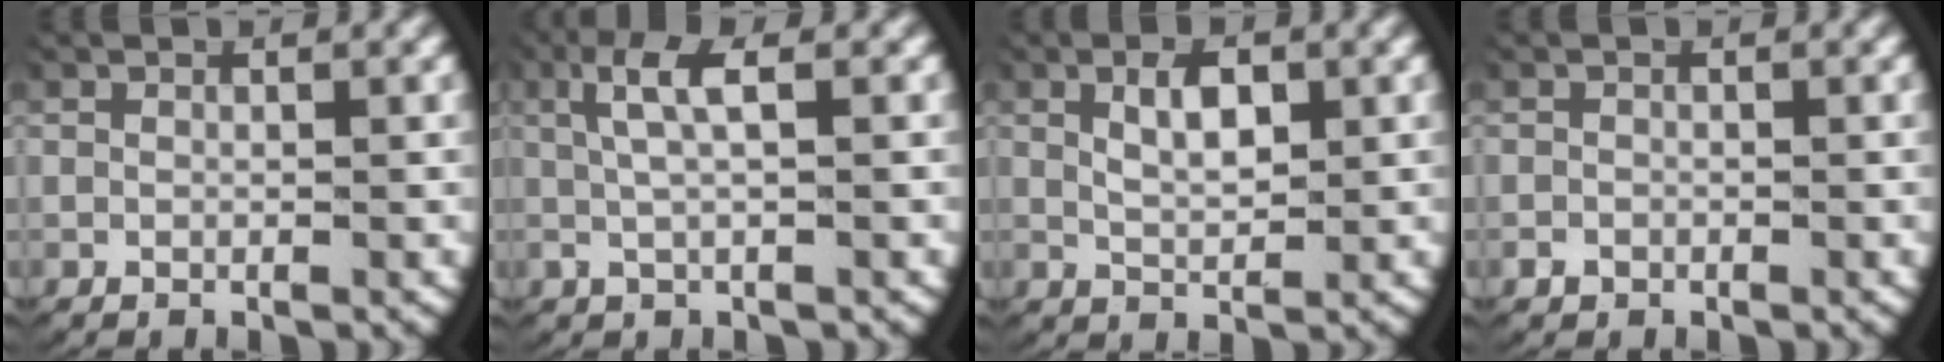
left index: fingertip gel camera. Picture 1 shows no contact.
{"total": 4.1, "force": [1.2, 1.4, 3.7], "torque": [-0.081, 0.010, 0.020]}
{"total": 3.3, "force": [0.8, 1.7, 2.7], "torque": [-0.045, -0.007, 0.020]}
{"total": 0.9, "force": [-0.7, 0.6, 0.2], "torque": [-0.009, -0.009, -0.007]}